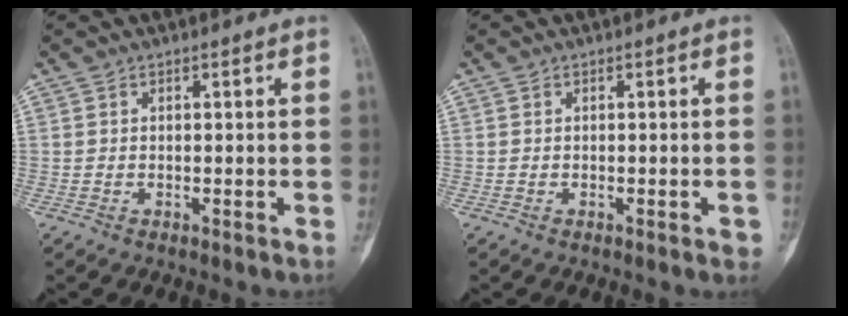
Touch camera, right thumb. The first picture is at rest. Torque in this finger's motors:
{"motor_torque": [0.91, 0.15, 0.27, -0.36, 0.07]}